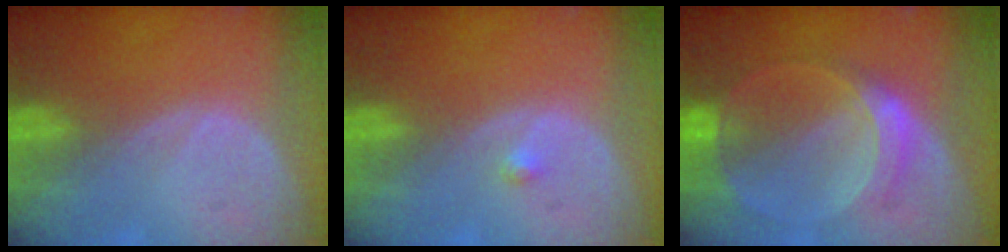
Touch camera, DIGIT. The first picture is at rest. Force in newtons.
{"total": 0.8, "press": 0.8, "slide": 0.2}
{"total": 6.2, "press": 5.7, "slide": 2.6}